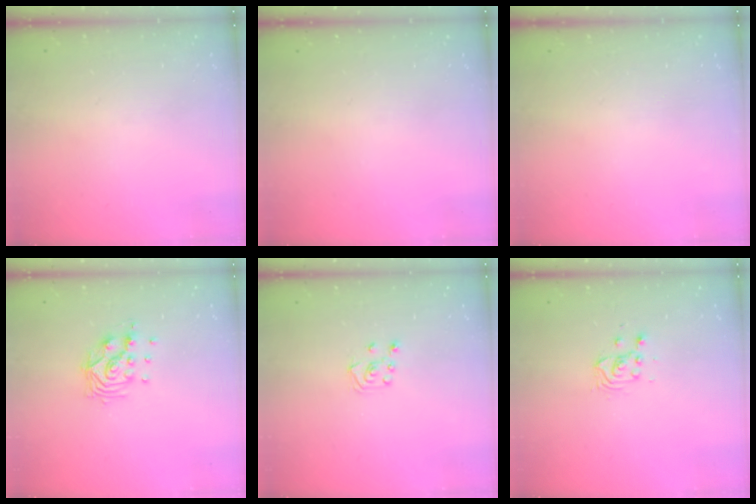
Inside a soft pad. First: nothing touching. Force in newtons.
{"total": 0.0}
{"total": 0.0}
{"total": 9.8, "press": 9.8, "slide": 0.7}
{"total": 5.1, "press": 5.1, "slide": 0.5}
{"total": 3.1, "press": 3.1, "slide": 0.3}